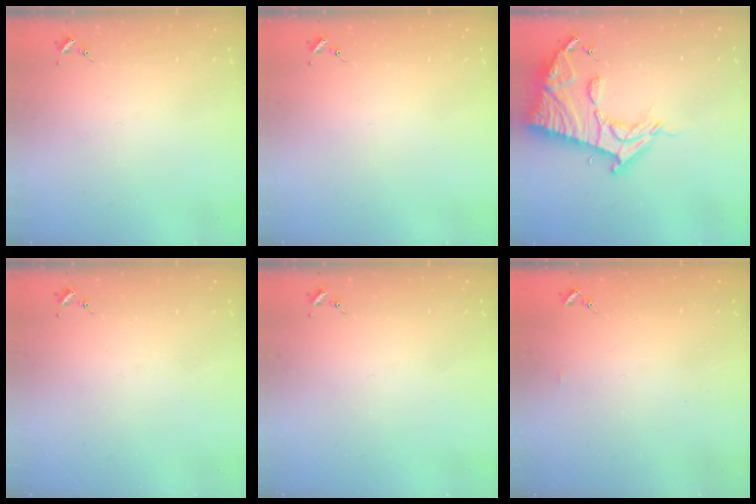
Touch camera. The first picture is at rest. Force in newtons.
{"total": 0.0}
{"total": 19.3, "press": 19.3, "slide": 1.6}
{"total": 0.0}
{"total": 0.0}
{"total": 3.2, "press": 3.2, "slide": 0.4}